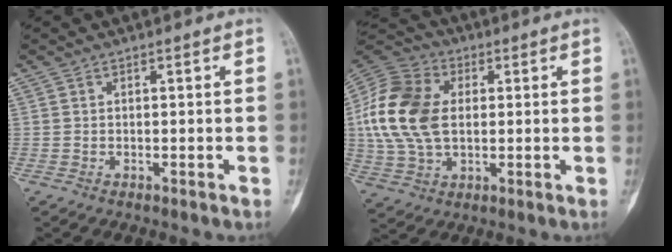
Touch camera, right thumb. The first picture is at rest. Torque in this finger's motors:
{"motor_torque": [0.95, 1.82, 1.11, -0.52, 0.42]}